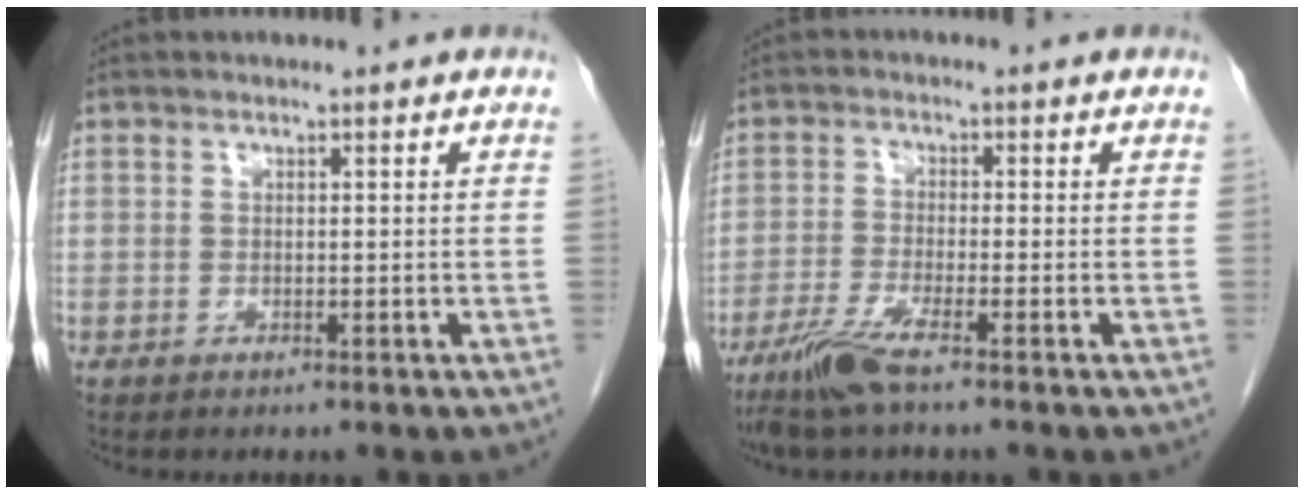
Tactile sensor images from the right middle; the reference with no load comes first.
{"total": 5.5, "force": [-3.9, 0.0, 3.9], "torque": [-0.087, -0.016, -0.081]}